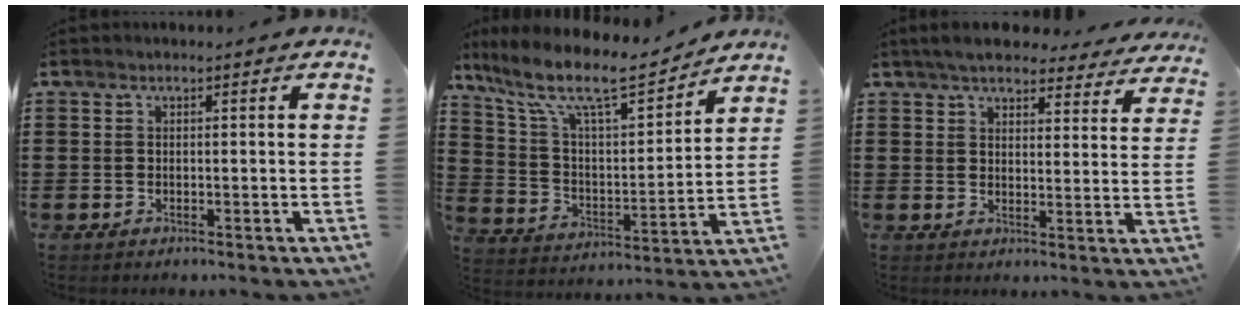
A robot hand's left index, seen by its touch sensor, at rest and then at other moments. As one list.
[{"total": 11.4, "force": [9.1, 2.2, 6.5], "torque": [-0.155, -0.055, 0.153]}, {"total": 5.2, "force": [5.0, 0.9, 1.2], "torque": [-0.037, -0.021, 0.088]}]